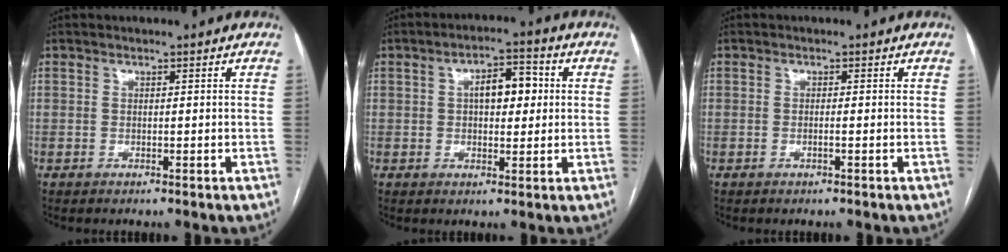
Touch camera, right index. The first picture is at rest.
{"total": 6.3, "force": [1.0, 2.8, 5.6], "torque": [-0.088, 0.019, 0.015]}
{"total": 0.7, "force": [-0.2, 0.0, 0.6], "torque": [-0.012, 0.001, -0.003]}